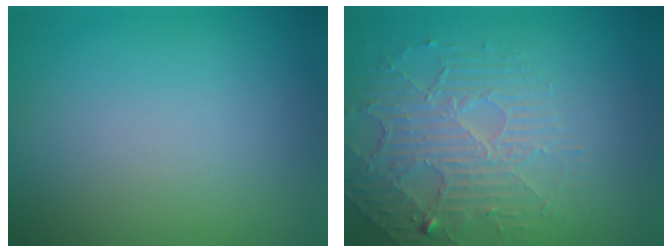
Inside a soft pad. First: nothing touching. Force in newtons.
{"total": 4.5, "press": 3.3, "slide": 3.1}